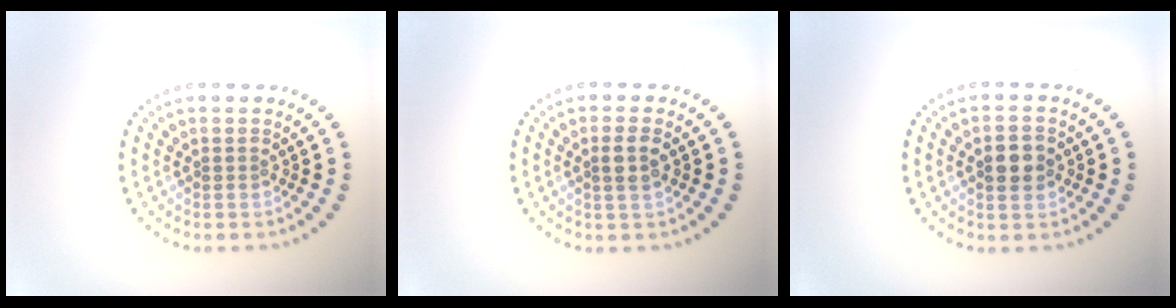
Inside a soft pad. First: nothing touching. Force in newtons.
{"total": 1.8, "press": 1.6, "slide": 0.8}
{"total": 3.1, "press": 3.1, "slide": 0.2}